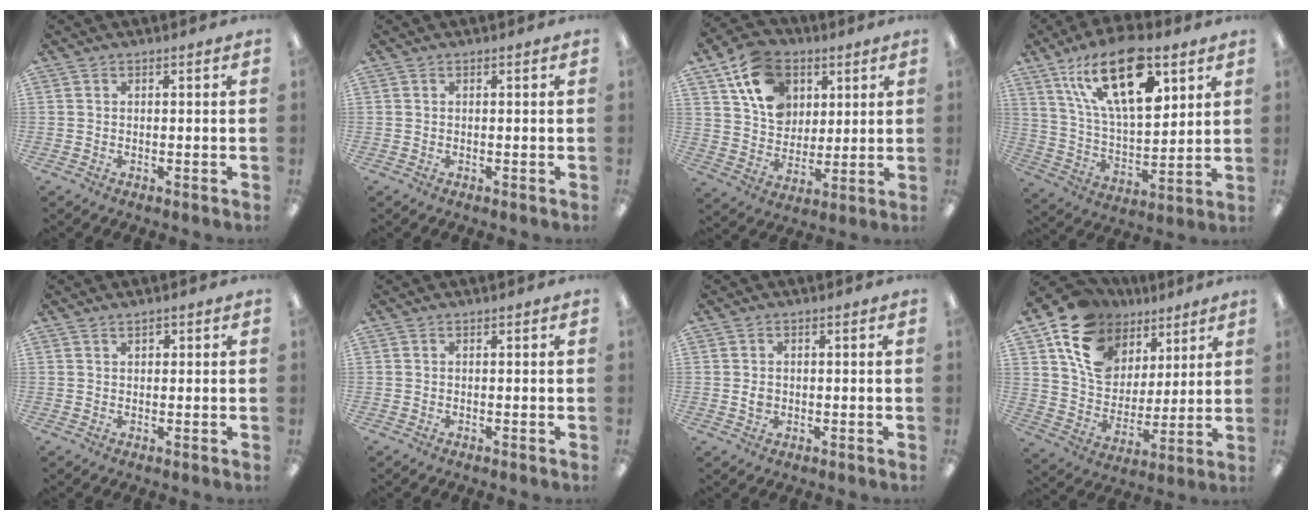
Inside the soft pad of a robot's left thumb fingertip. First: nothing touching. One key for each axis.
{"total": 0.0}
{"total": 15.1, "fx": 7.0, "fy": 11.4, "fz": 7.0, "tx": -0.119, "ty": -0.014, "tz": 0.135}
{"total": 22.1, "fx": 11.9, "fy": 9.8, "fz": 15.9, "tx": -0.281, "ty": -0.047, "tz": 0.198}
{"total": 1.4, "fx": 1.0, "fy": 0.8, "fz": 0.7, "tx": -0.006, "ty": -0.001, "tz": 0.016}
{"total": 0.0}
{"total": 2.0, "fx": 0.0, "fy": 1.5, "fz": 1.3, "tx": -0.026, "ty": 0.003, "tz": -0.001}
{"total": 16.7, "fx": 9.0, "fy": 12.4, "fz": 6.8, "tx": -0.127, "ty": -0.040, "tz": 0.173}